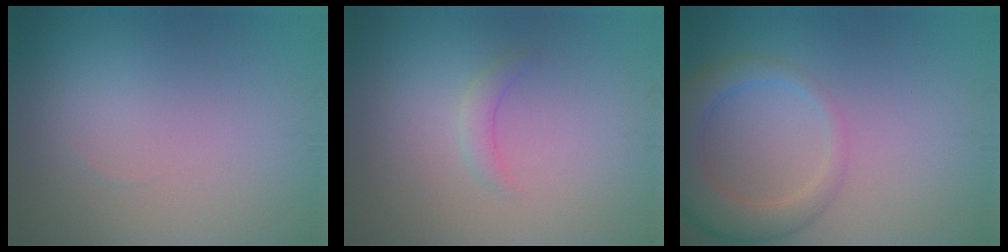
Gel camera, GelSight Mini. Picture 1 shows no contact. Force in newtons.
{"total": 1.2, "press": 1.2, "slide": 0.2}
{"total": 4.8, "press": 4.8, "slide": 0.3}